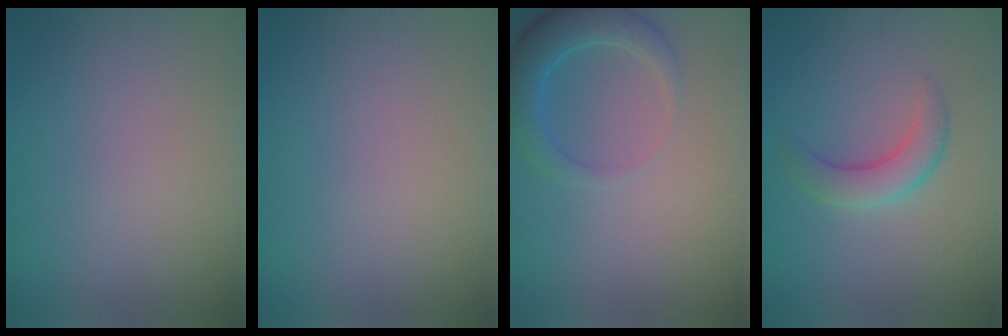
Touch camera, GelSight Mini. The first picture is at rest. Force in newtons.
{"total": 0.0}
{"total": 3.7, "press": 3.7, "slide": 0.2}
{"total": 2.9, "press": 2.9, "slide": 0.2}